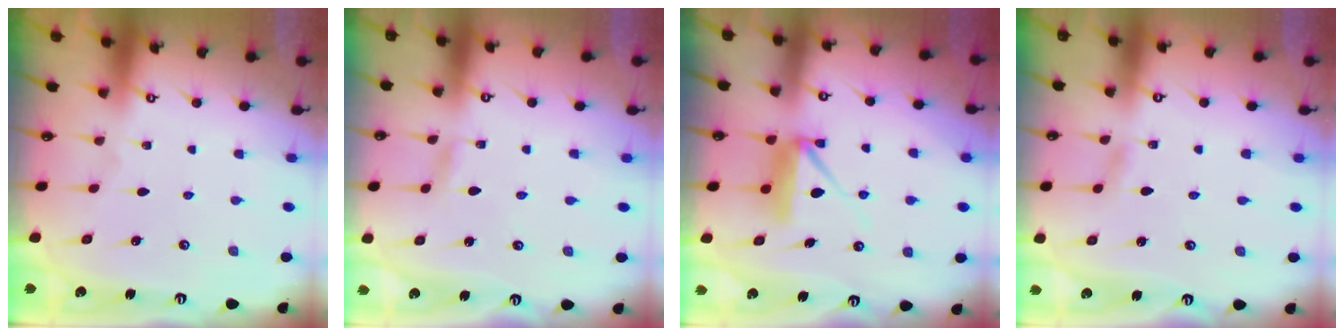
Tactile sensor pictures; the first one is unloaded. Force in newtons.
{"total": 1.6, "press": 1.6, "slide": 0.2}
{"total": 10.0, "press": 10.0, "slide": 0.5}
{"total": 2.4, "press": 2.4, "slide": 0.3}